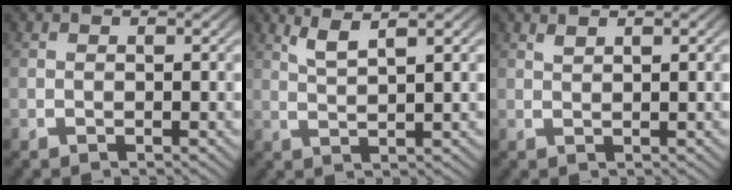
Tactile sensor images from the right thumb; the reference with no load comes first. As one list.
[{"total": 3.6, "force": [2.7, 0.4, 2.4], "torque": [-0.038, 0.010, 0.052]}, {"total": 1.1, "force": [0.8, 0.1, 0.7], "torque": [-0.014, 0.002, 0.020]}]